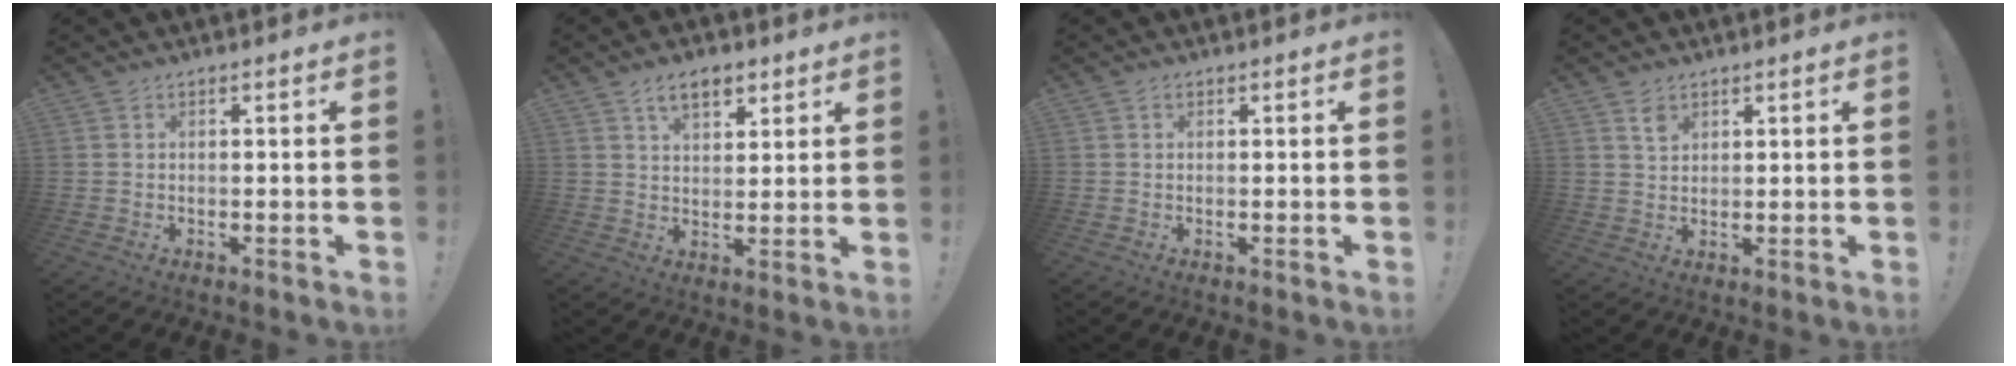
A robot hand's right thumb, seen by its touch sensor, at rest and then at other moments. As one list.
[{"total": 7.5, "force": [4.3, 4.3, 4.4], "torque": [-0.067, -0.008, 0.078]}, {"total": 0.0}, {"total": 3.8, "force": [2.5, 2.6, 1.3], "torque": [-0.016, -0.011, 0.045]}]